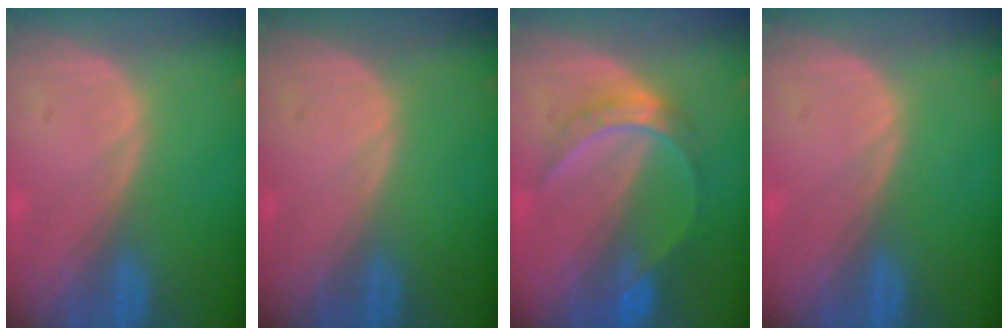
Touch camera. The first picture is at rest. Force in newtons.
{"total": 0.0}
{"total": 6.5, "press": 5.6, "slide": 3.4}
{"total": 0.0}